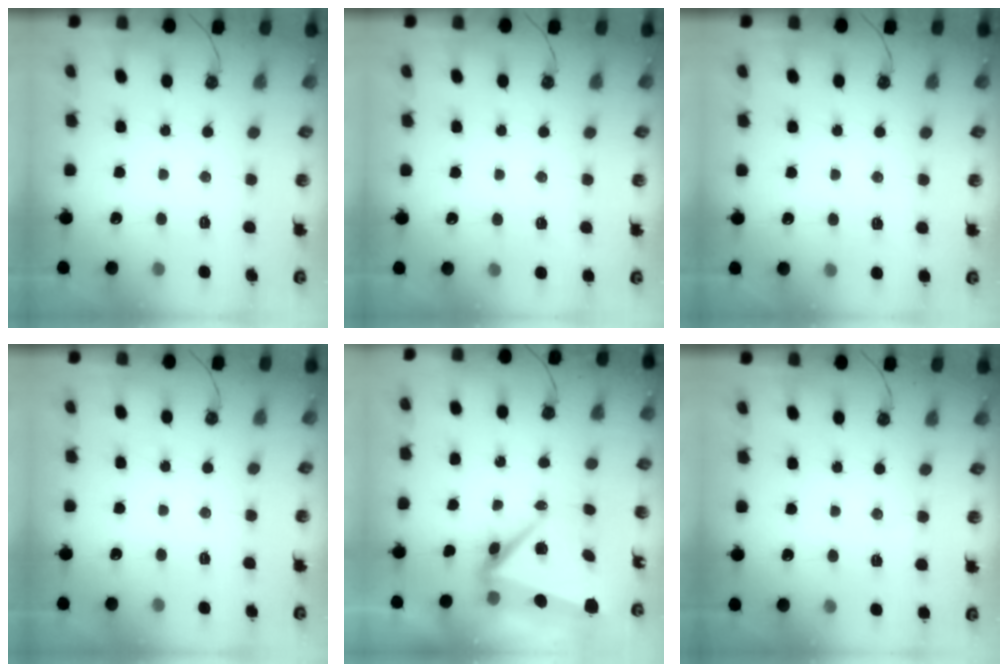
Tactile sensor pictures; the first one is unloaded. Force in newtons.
{"total": 2.5, "press": 2.4, "slide": 0.4}
{"total": 4.1, "press": 4.1, "slide": 0.2}
{"total": 0.0}
{"total": 10.3, "press": 9.3, "slide": 4.3}
{"total": 3.7, "press": 2.4, "slide": 2.7}